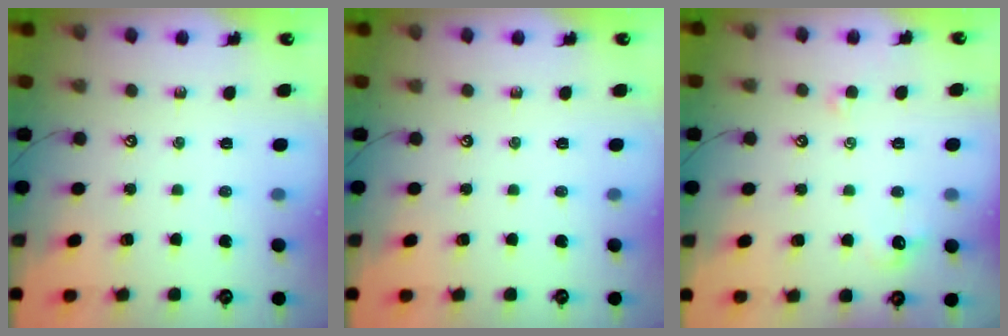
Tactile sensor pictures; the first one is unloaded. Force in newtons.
{"total": 0.0}
{"total": 1.2, "press": 1.0, "slide": 0.6}